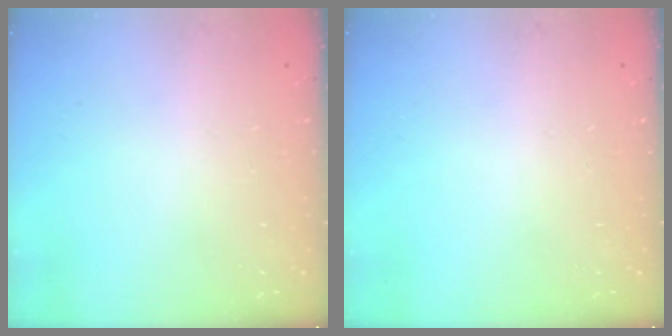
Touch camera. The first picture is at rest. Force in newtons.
{"total": 0.0}